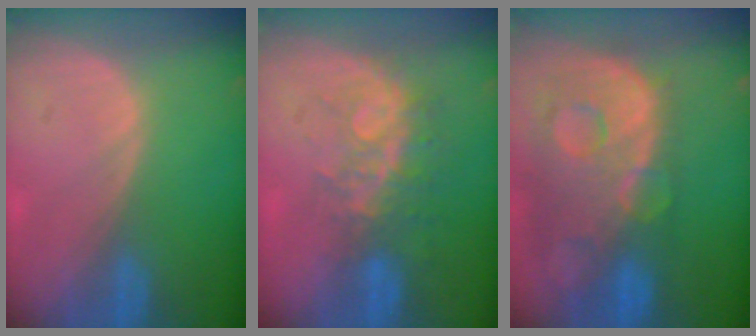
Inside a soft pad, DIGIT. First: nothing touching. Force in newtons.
{"total": 8.4, "press": 7.0, "slide": 4.7}
{"total": 13.8, "press": 11.3, "slide": 8.0}